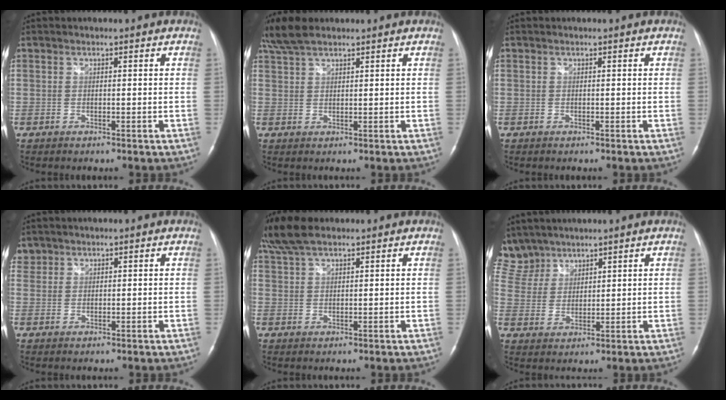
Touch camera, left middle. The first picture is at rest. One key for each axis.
{"total": 5.5, "fx": 4.4, "fy": 1.5, "fz": 2.9, "tx": -0.073, "ty": 0.022, "tz": 0.093}
{"total": 0.0}
{"total": 2.0, "fx": 1.5, "fy": 1.3, "fz": -0.2, "tx": 0.011, "ty": 0.011, "tz": 0.027}
{"total": 6.7, "fx": 5.3, "fy": 1.9, "fz": 3.6, "tx": -0.086, "ty": 0.024, "tz": 0.107}
{"total": 9.3, "fx": 8.1, "fy": 4.5, "fz": 0.9, "tx": -0.036, "ty": 0.015, "tz": 0.177}